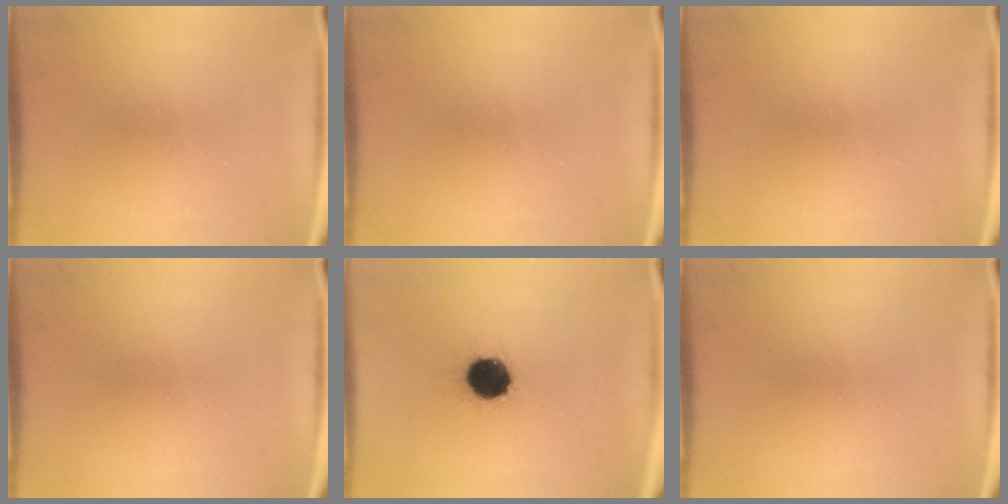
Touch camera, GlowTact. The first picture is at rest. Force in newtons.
{"total": 0.0}
{"total": 0.0}
{"total": 0.0}
{"total": 12.5}
{"total": 0.0}